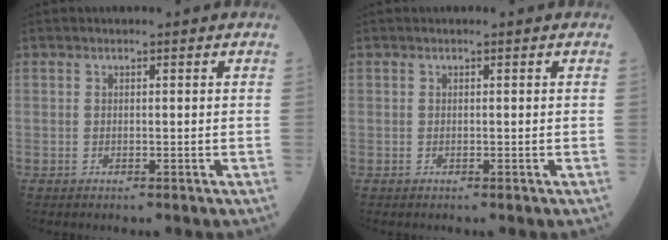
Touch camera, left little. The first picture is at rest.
{"total": 0.0}